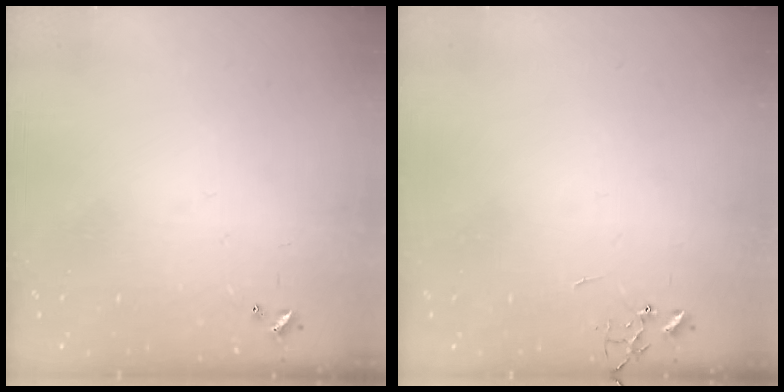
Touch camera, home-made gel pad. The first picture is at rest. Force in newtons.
{"total": 0.0}